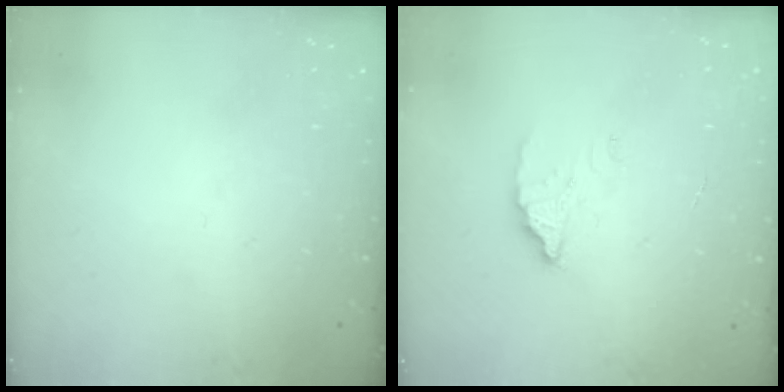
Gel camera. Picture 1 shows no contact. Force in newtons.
{"total": 2.6, "press": 2.6, "slide": 0.2}